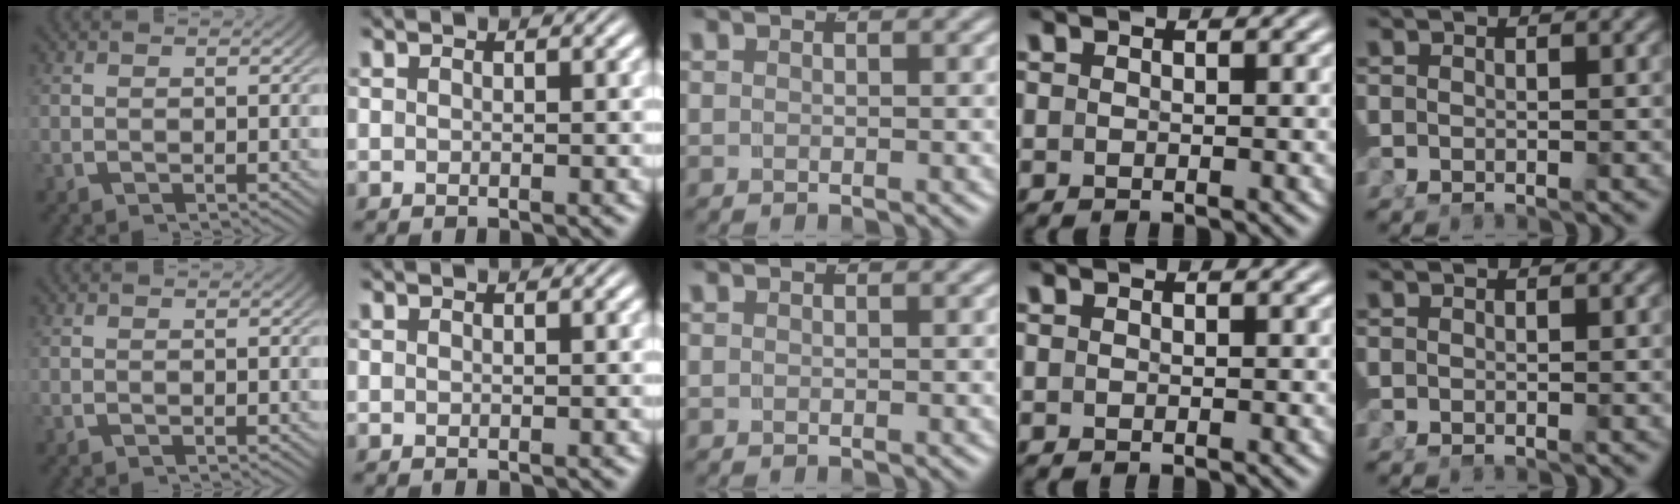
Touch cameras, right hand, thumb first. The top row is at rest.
{}